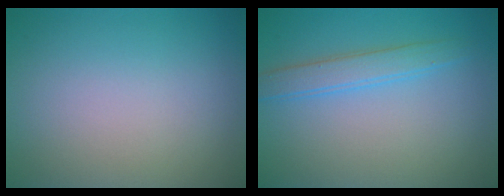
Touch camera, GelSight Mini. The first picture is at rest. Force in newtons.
{"total": 2.5, "press": 2.5, "slide": 0.1}